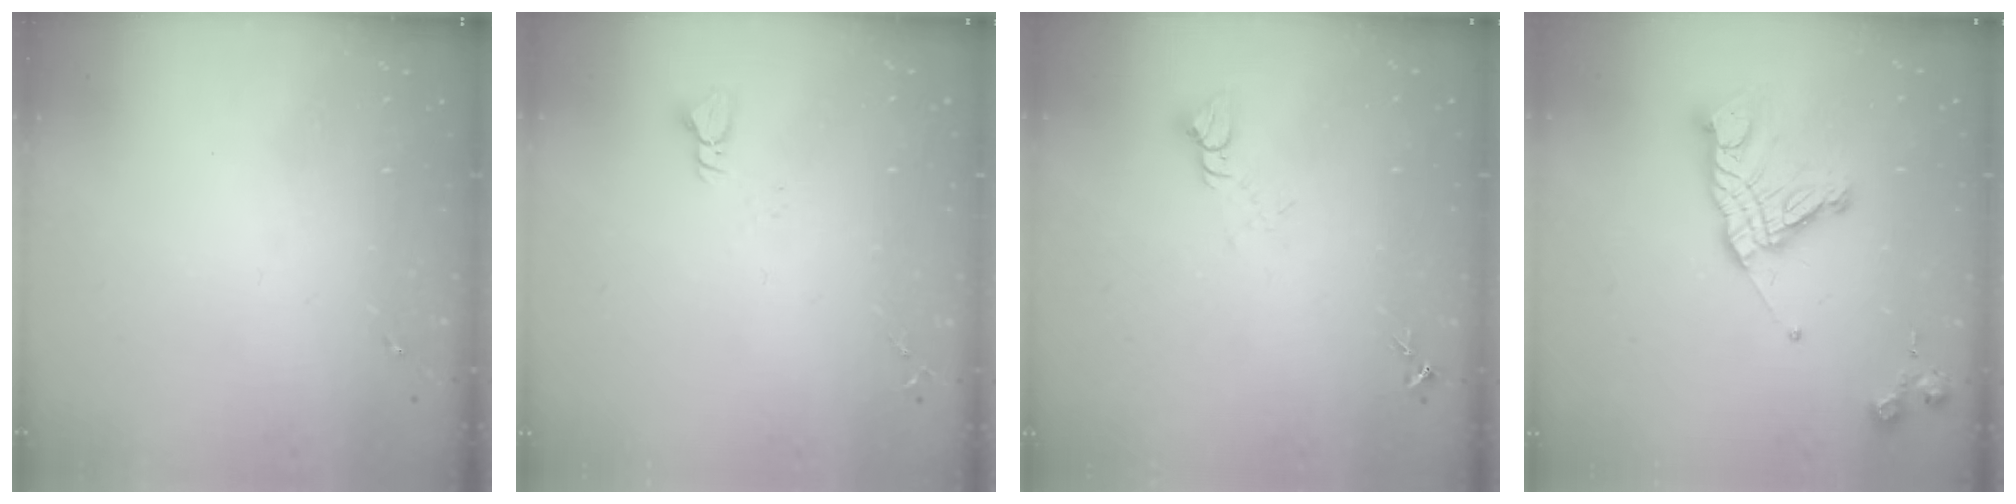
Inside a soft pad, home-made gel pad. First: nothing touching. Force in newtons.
{"total": 3.0, "press": 3.0, "slide": 0.3}
{"total": 5.0, "press": 5.0, "slide": 0.4}
{"total": 15.8, "press": 15.8, "slide": 1.3}